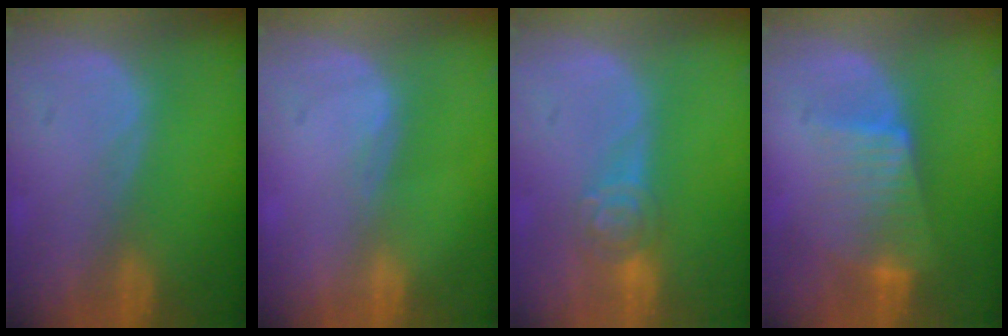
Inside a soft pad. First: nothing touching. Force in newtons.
{"total": 0.6, "press": 0.5, "slide": 0.4}
{"total": 4.6, "press": 4.3, "slide": 1.5}
{"total": 6.6, "press": 6.2, "slide": 2.3}